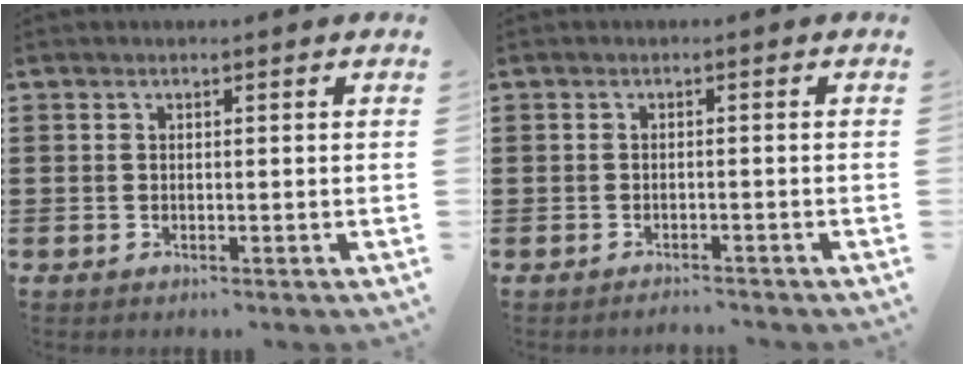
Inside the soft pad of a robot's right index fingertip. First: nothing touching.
{"total": 1.2, "force": [-1.2, 0.0, 0.0], "torque": [-0.003, 0.003, -0.027]}